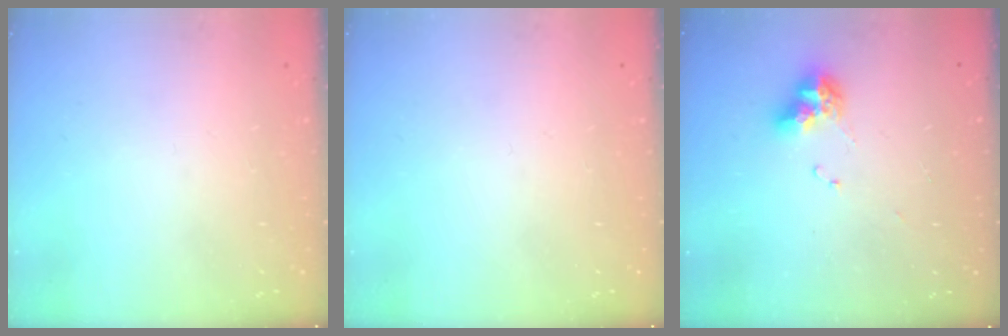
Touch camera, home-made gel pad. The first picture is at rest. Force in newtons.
{"total": 0.0}
{"total": 9.0, "press": 8.9, "slide": 0.9}